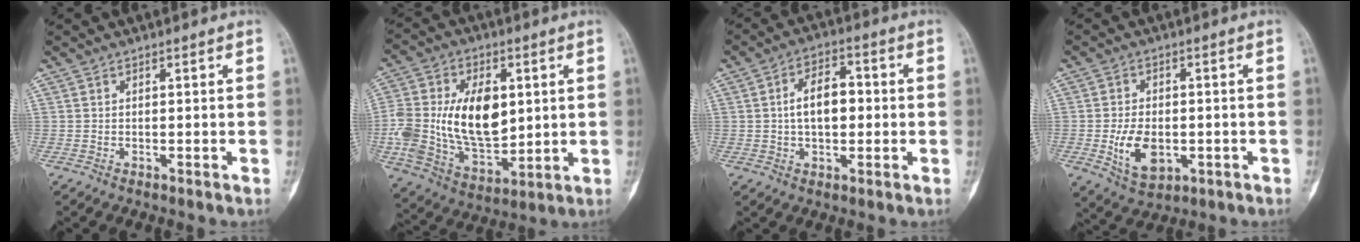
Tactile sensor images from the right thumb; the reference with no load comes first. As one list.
[{"total": 20.0, "force": [2.0, 12.4, 15.5], "torque": [-0.279, -0.011, 0.050]}, {"total": 8.3, "force": [0.3, 4.9, 6.8], "torque": [-0.099, 0.018, -0.002]}, {"total": 8.7, "force": [-1.9, 5.5, 6.5], "torque": [-0.101, -0.001, -0.021]}]